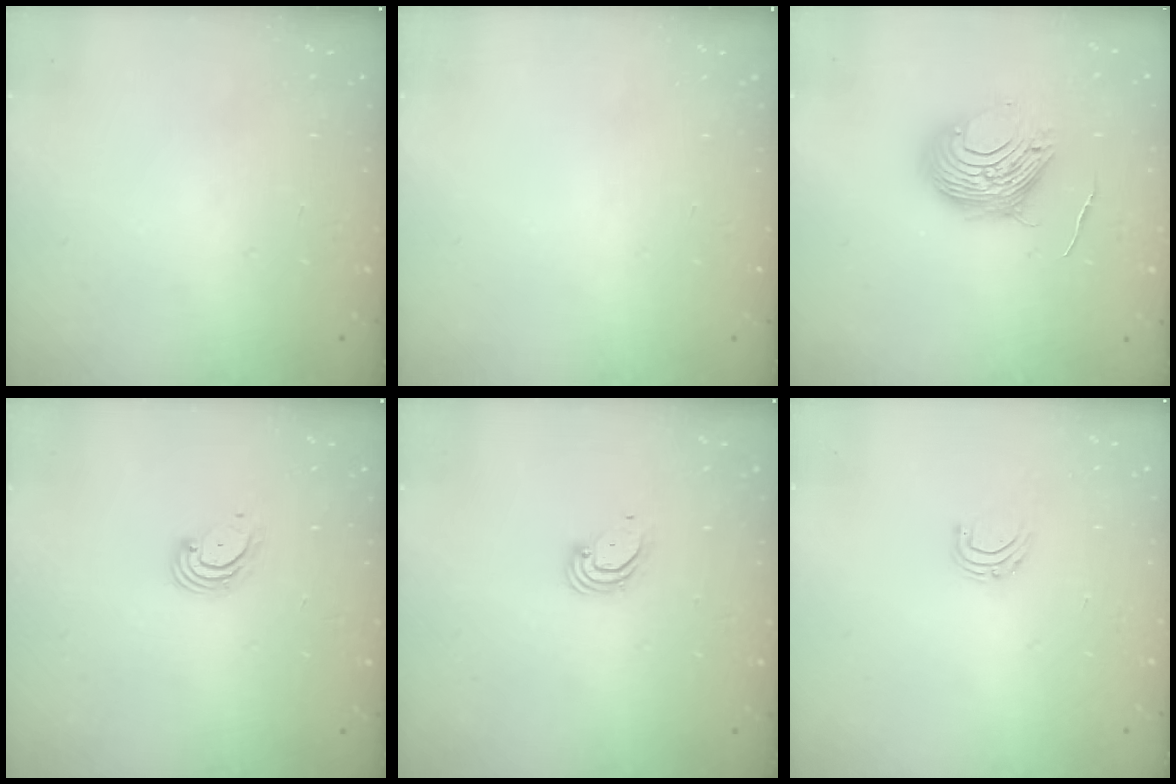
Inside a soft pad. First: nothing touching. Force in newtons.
{"total": 0.0}
{"total": 11.5, "press": 11.4, "slide": 1.1}
{"total": 3.2, "press": 3.2, "slide": 0.4}
{"total": 3.6, "press": 3.6, "slide": 0.3}
{"total": 4.5, "press": 4.5, "slide": 0.4}